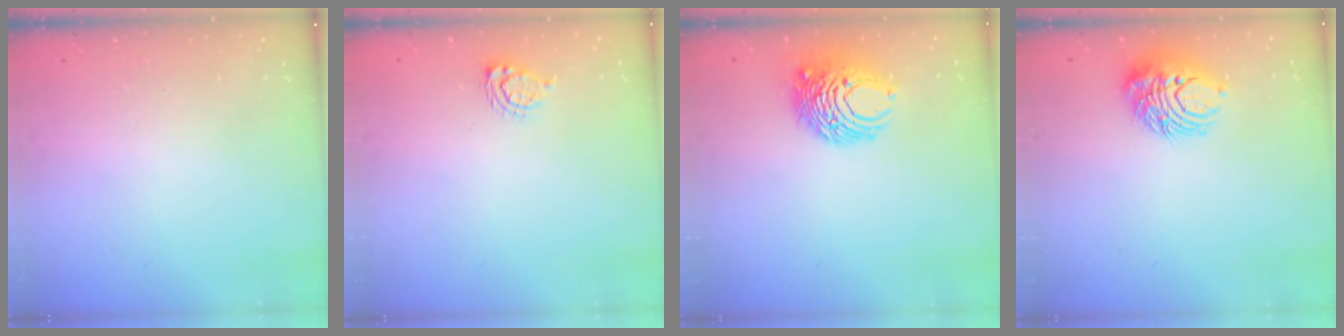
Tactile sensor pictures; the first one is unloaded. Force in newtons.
{"total": 5.5, "press": 5.5, "slide": 0.5}
{"total": 8.6, "press": 8.5, "slide": 0.9}
{"total": 12.1, "press": 12.1, "slide": 0.7}